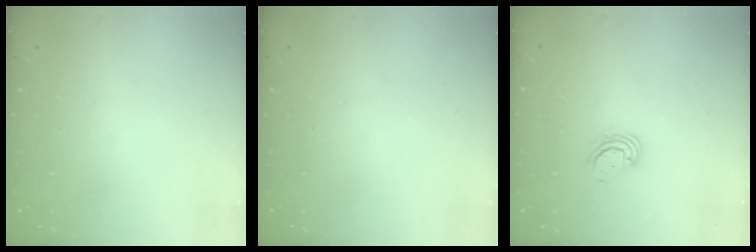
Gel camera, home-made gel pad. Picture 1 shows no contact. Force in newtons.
{"total": 0.0}
{"total": 4.1, "press": 4.1, "slide": 0.4}